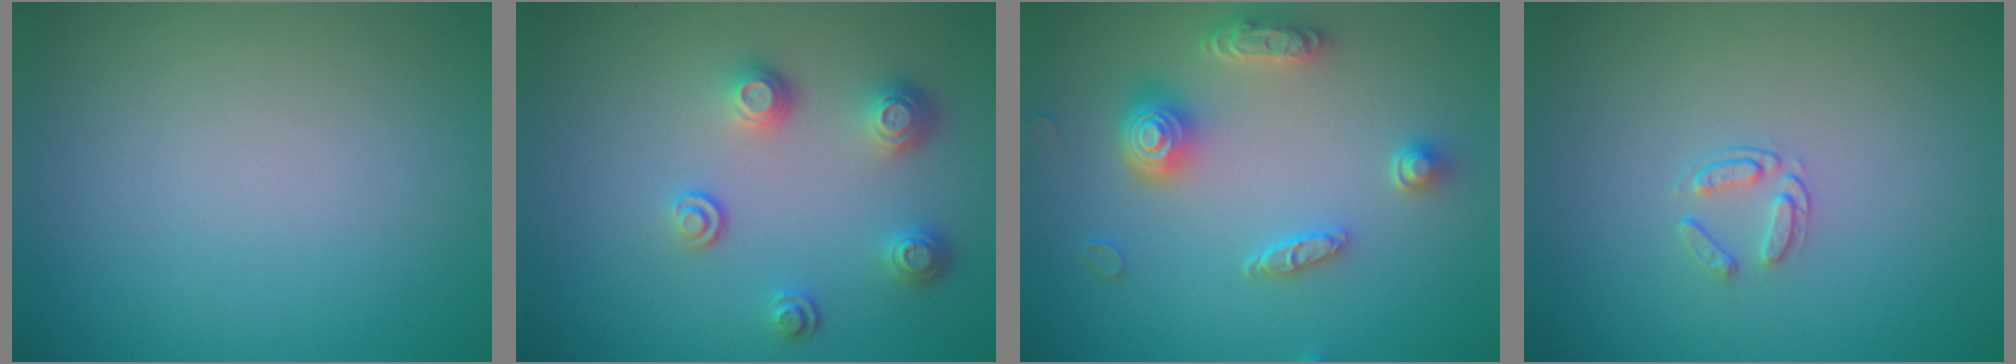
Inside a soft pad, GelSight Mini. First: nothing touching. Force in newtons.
{"total": 3.3, "press": 2.6, "slide": 2.0}
{"total": 4.7, "press": 3.7, "slide": 2.8}
{"total": 1.4, "press": 0.9, "slide": 1.1}